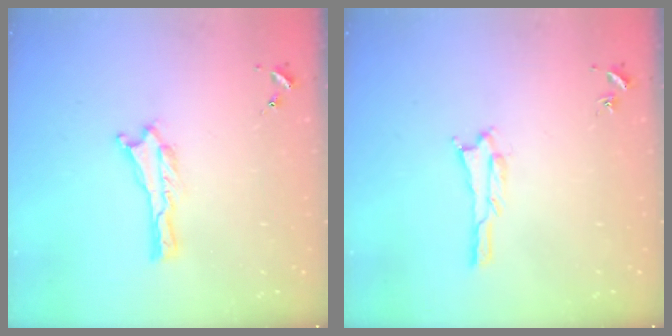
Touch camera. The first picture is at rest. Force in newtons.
{"total": 1.1, "press": 1.1, "slide": 0.1}